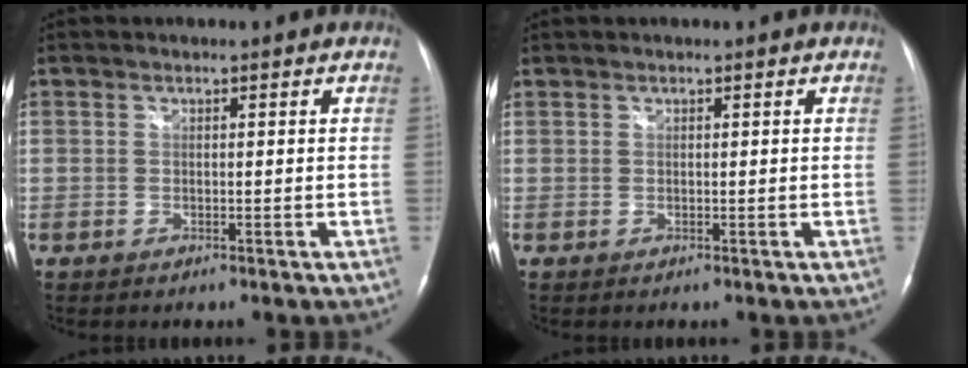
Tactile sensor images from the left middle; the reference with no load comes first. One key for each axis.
{"total": 0.0}